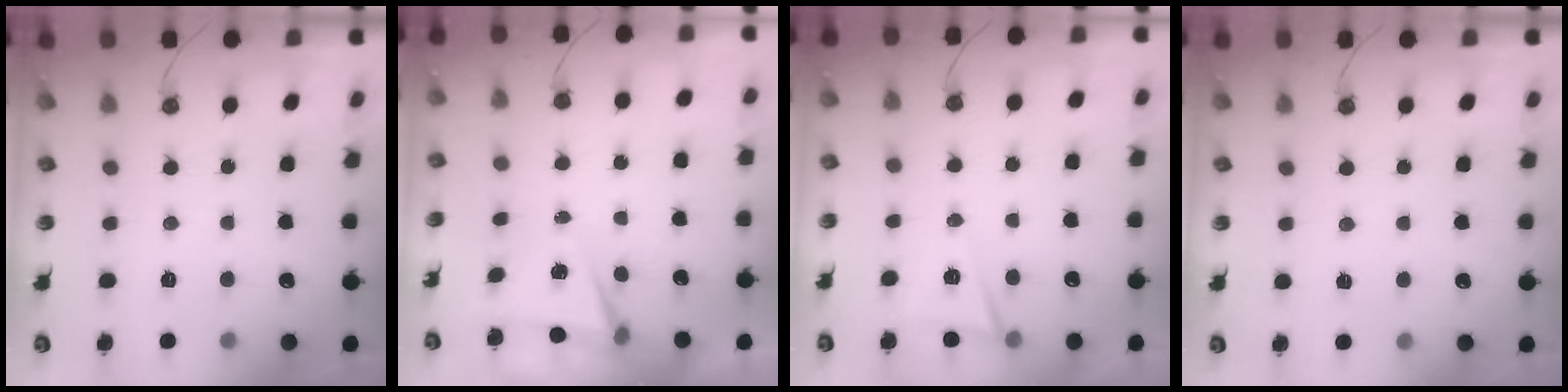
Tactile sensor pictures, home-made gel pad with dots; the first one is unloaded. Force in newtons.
{"total": 5.6, "press": 3.2, "slide": 4.6}
{"total": 6.3, "press": 4.9, "slide": 3.9}
{"total": 2.2, "press": 1.9, "slide": 1.1}